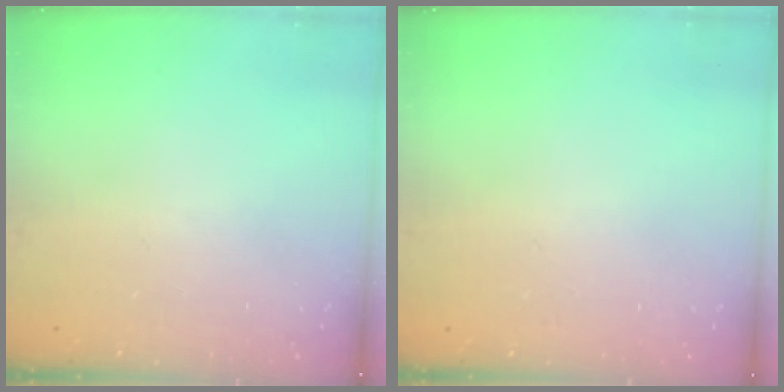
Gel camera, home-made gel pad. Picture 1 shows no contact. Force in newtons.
{"total": 2.6, "press": 2.6, "slide": 0.2}